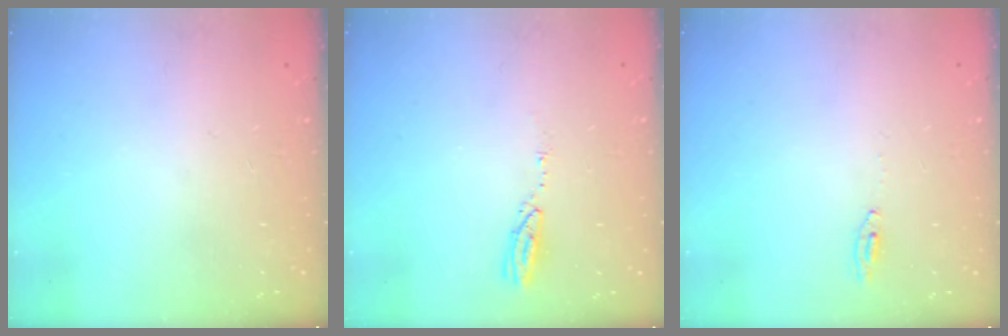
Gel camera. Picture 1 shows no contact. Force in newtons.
{"total": 3.7, "press": 3.7, "slide": 0.2}
{"total": 2.9, "press": 2.8, "slide": 0.2}